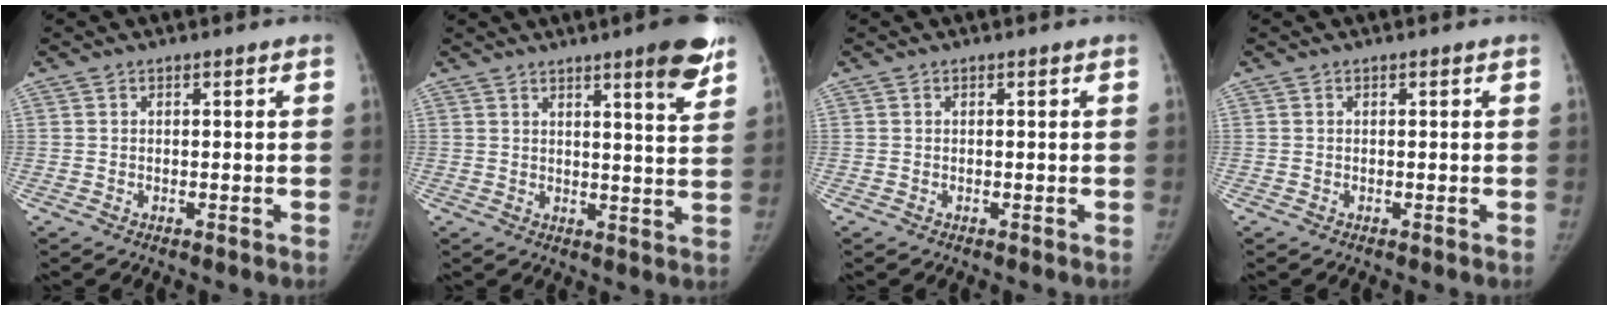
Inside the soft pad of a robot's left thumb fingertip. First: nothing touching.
{"total": 8.8, "force": [5.6, 1.0, 6.7], "torque": [-0.074, -0.032, 0.071]}
{"total": 0.0}
{"total": 0.0}